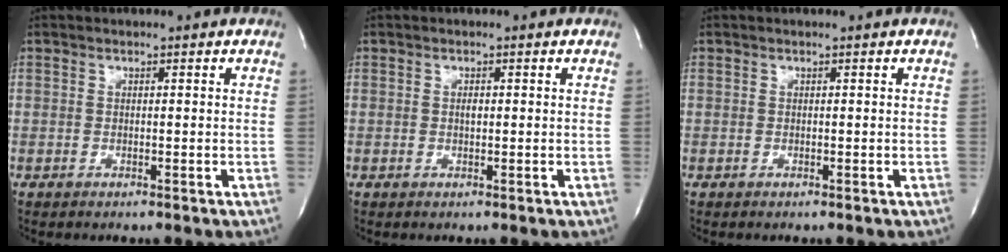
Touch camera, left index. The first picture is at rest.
{"total": 0.8, "force": [0.0, 0.3, 0.7], "torque": [-0.014, 0.000, 0.002]}
{"total": 0.0}